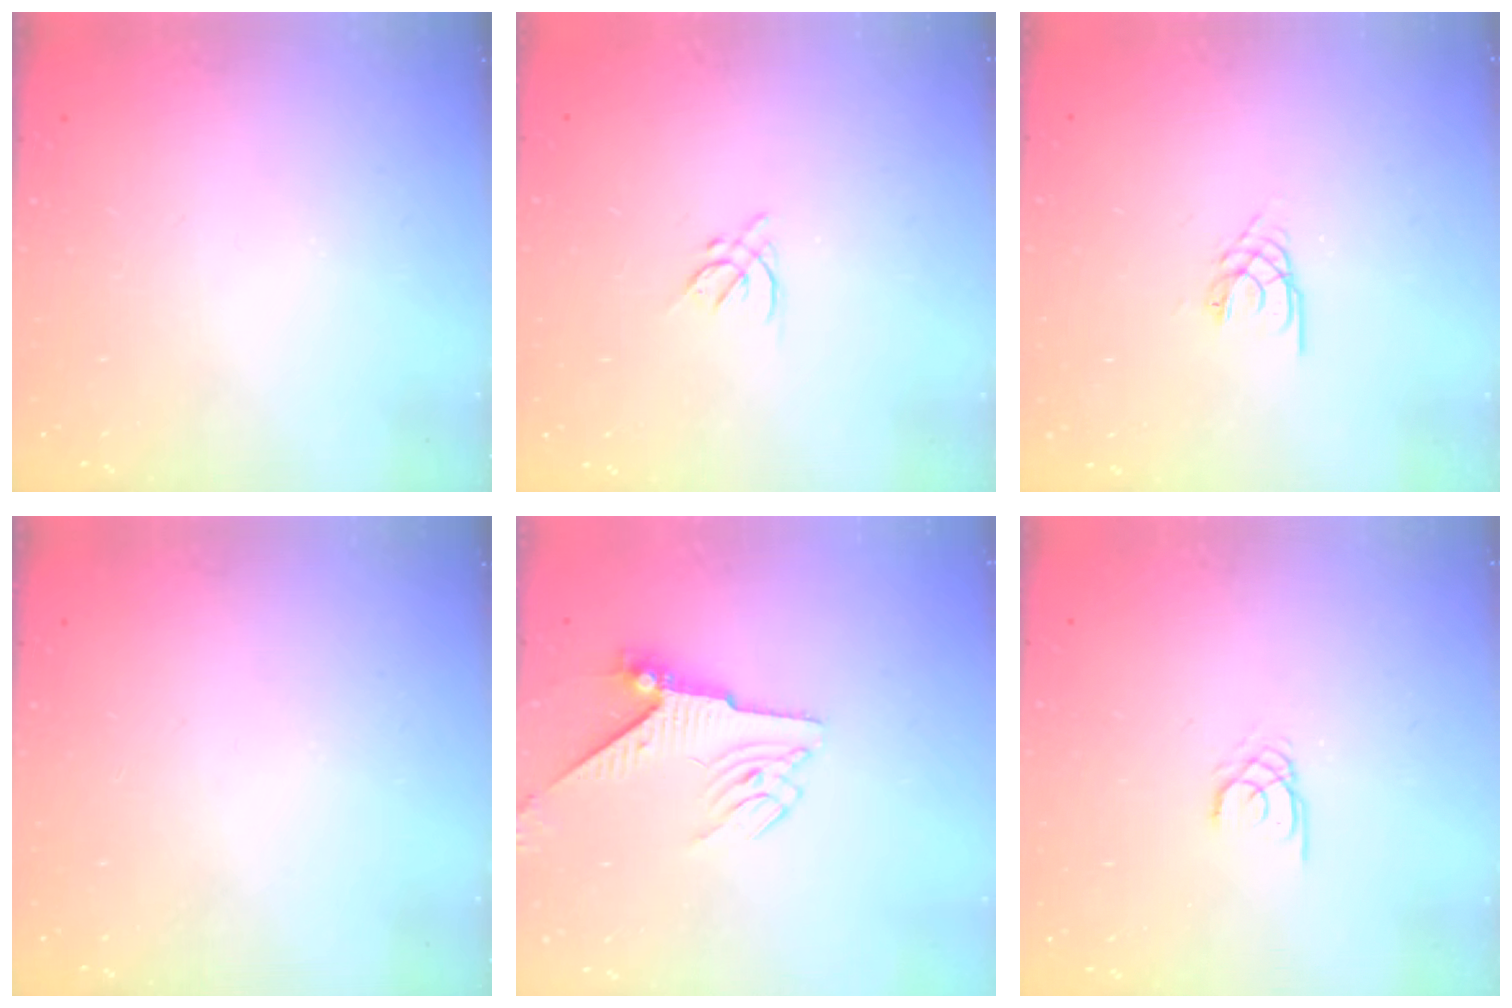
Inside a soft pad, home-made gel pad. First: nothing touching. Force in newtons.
{"total": 1.3, "press": 1.2, "slide": 0.5}
{"total": 2.3, "press": 2.3, "slide": 0.4}
{"total": 0.0}
{"total": 6.2, "press": 6.1, "slide": 1.0}
{"total": 1.9, "press": 1.9, "slide": 0.3}